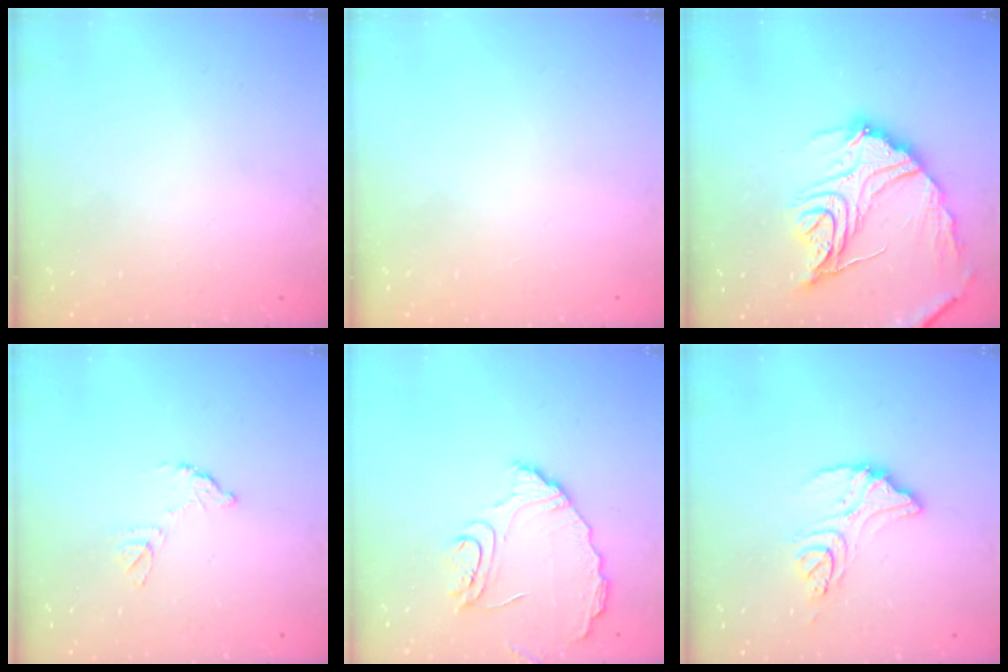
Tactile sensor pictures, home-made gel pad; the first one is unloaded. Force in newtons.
{"total": 0.0}
{"total": 20.1, "press": 20.0, "slide": 1.3}
{"total": 6.3, "press": 6.3, "slide": 0.4}
{"total": 10.6, "press": 10.6, "slide": 0.7}
{"total": 11.8, "press": 11.8, "slide": 0.4}